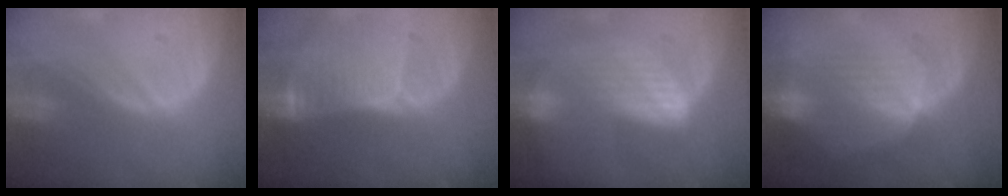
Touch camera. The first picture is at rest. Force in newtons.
{"total": 9.0, "press": 8.0, "slide": 4.1}
{"total": 7.0, "press": 6.1, "slide": 3.5}
{"total": 7.1, "press": 7.0, "slide": 1.3}